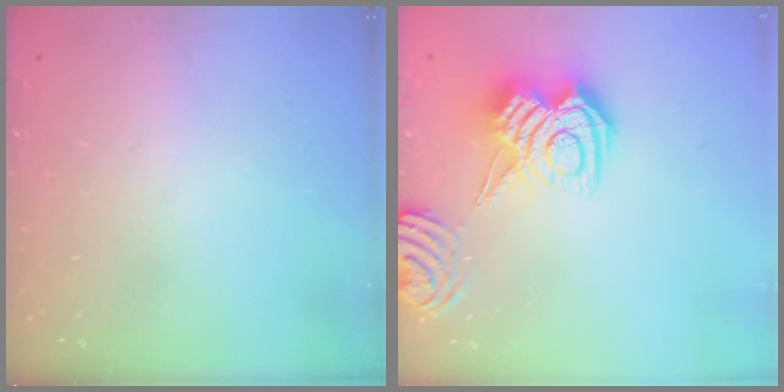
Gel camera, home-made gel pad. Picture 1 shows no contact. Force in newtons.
{"total": 11.2, "press": 11.1, "slide": 0.8}